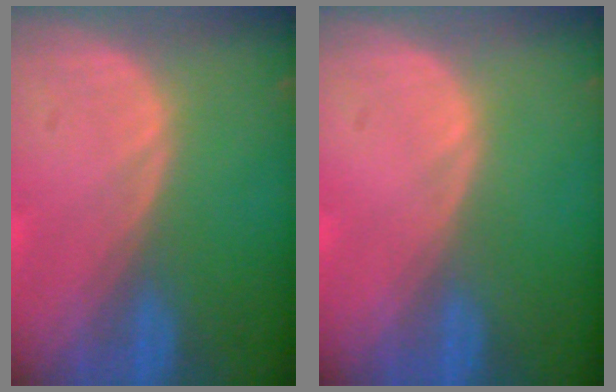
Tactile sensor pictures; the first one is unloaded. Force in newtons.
{"total": 0.0}